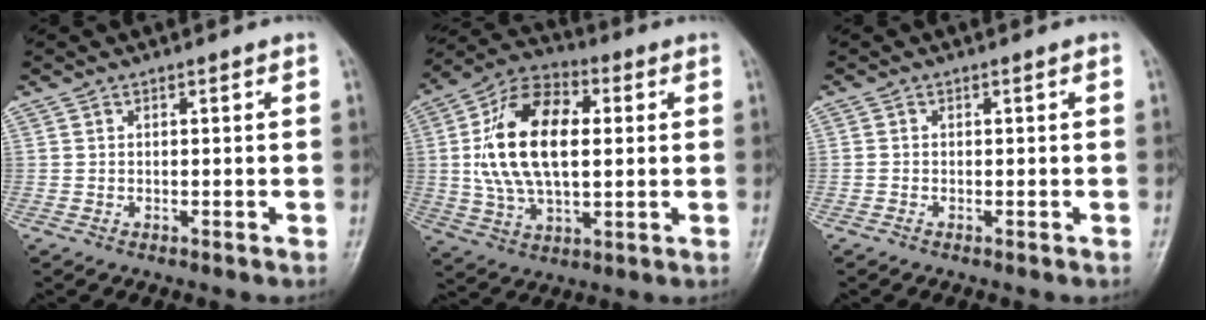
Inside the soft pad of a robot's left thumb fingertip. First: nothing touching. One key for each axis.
{"total": 18.2, "fx": 2.3, "fy": 10.1, "fz": 14.9, "tx": -0.268, "ty": 0.012, "tz": 0.039}
{"total": 0.6, "fx": -0.2, "fy": 0.3, "fz": 0.5, "tx": -0.006, "ty": 0.005, "tz": -0.004}